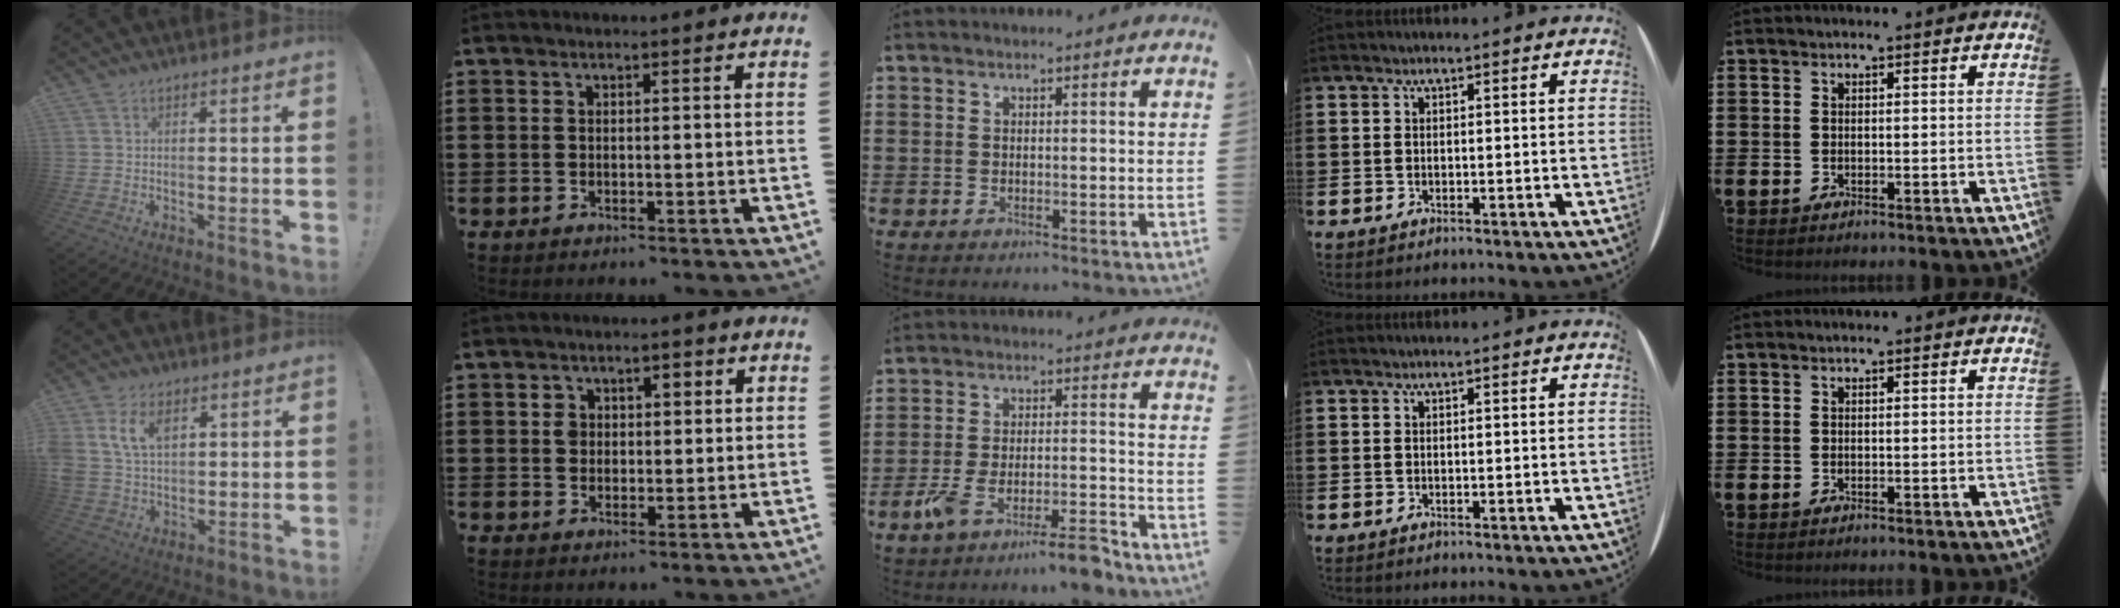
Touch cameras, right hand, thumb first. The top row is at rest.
{"thumb": {"total": 9.4, "force": [4.2, 6.1, 5.8], "torque": [-0.122, -0.005, 0.079]}, "index": {"total": 2.7, "force": [0.3, 2.2, 1.4], "torque": [-0.038, 0.011, 0.002]}, "middle": {"total": 7.7, "force": [-6.4, 0.1, 4.2], "torque": [-0.079, -0.006, -0.120]}}